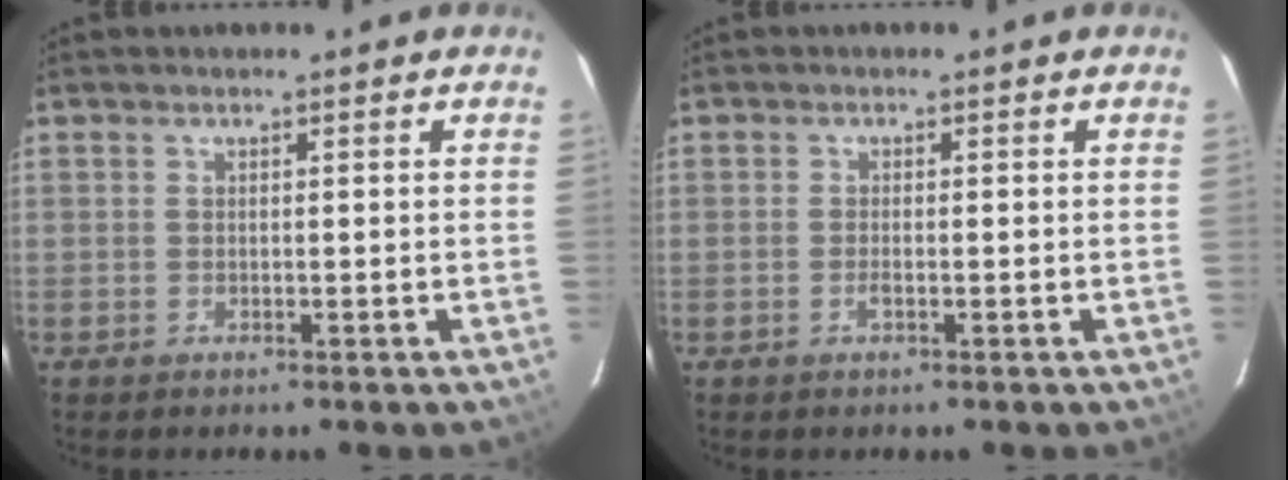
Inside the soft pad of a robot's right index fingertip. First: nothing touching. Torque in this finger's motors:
{"motor_torque": [0.05, -0.08, -0.01, 0.02]}